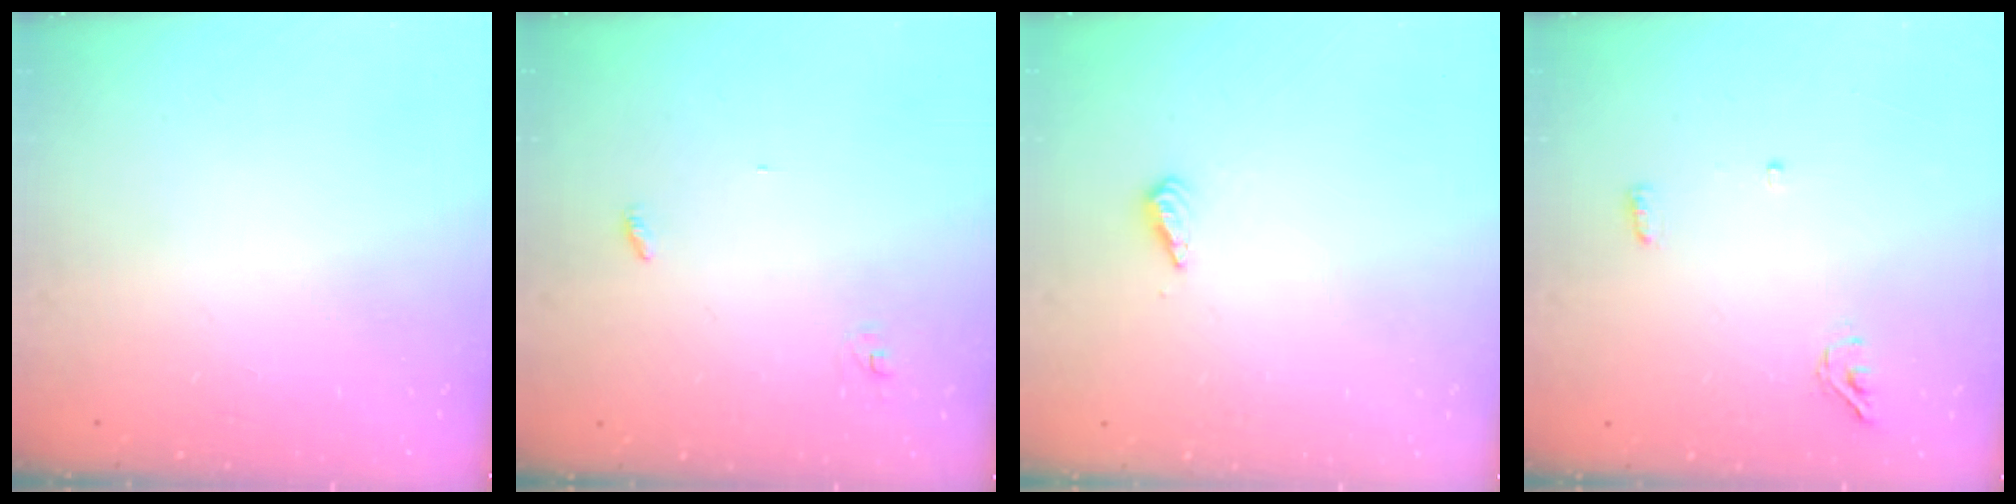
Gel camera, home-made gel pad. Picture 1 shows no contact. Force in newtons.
{"total": 2.8, "press": 2.8, "slide": 0.2}
{"total": 4.2, "press": 4.1, "slide": 1.0}
{"total": 4.3, "press": 4.0, "slide": 1.4}